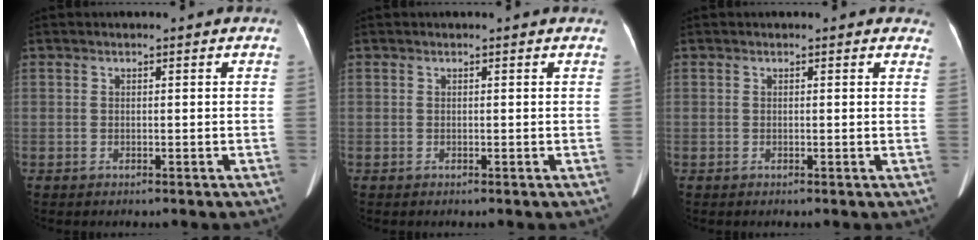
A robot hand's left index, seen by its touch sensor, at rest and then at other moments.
{"total": 0.7, "force": [0.7, 0.1, 0.2], "torque": [-0.006, 0.003, 0.004]}
{"total": 2.3, "force": [2.0, 0.9, 0.6], "torque": [0.006, -0.003, 0.000]}